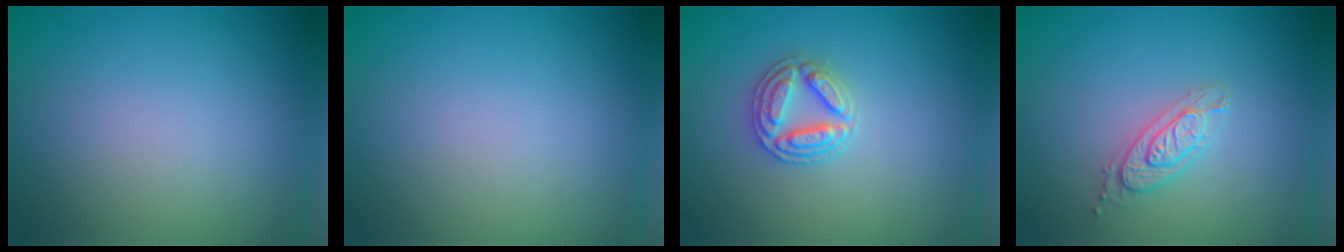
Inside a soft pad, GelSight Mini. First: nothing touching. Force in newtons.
{"total": 0.0}
{"total": 2.9, "press": 2.9, "slide": 0.2}
{"total": 2.1, "press": 2.1, "slide": 0.4}